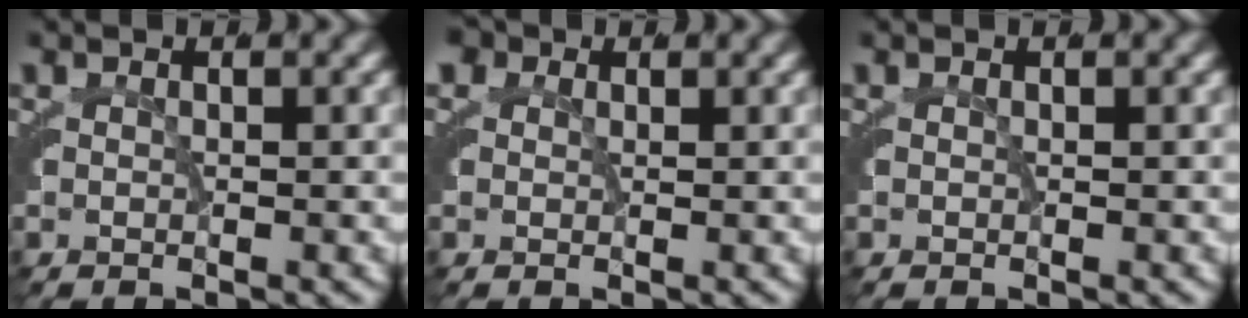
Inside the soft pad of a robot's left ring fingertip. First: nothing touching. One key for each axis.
{"total": 2.2, "fx": 0.7, "fy": 2.0, "fz": 0.8, "tx": -0.035, "ty": -0.007, "tz": 0.011}
{"total": 0.0}